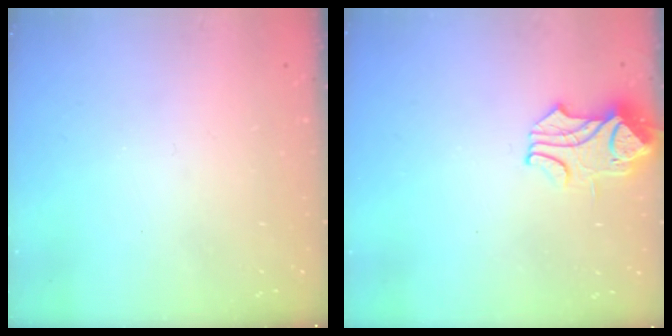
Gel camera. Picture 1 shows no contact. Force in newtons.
{"total": 0.6, "press": 0.1, "slide": 0.6}